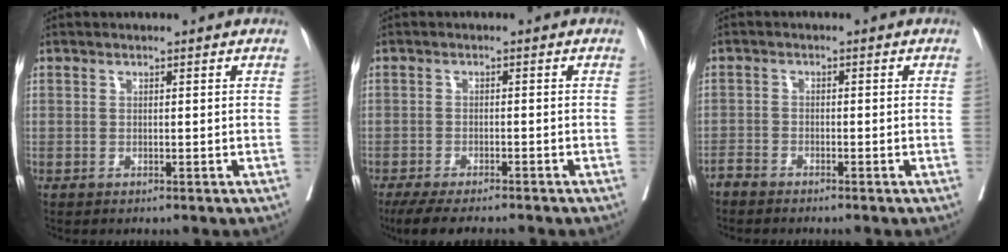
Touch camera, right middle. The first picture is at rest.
{"total": 8.8, "force": [-7.6, 1.1, 4.4], "torque": [-0.059, -0.014, -0.117]}
{"total": 1.8, "force": [-1.8, 0.0, 0.2], "torque": [0.000, -0.003, -0.035]}